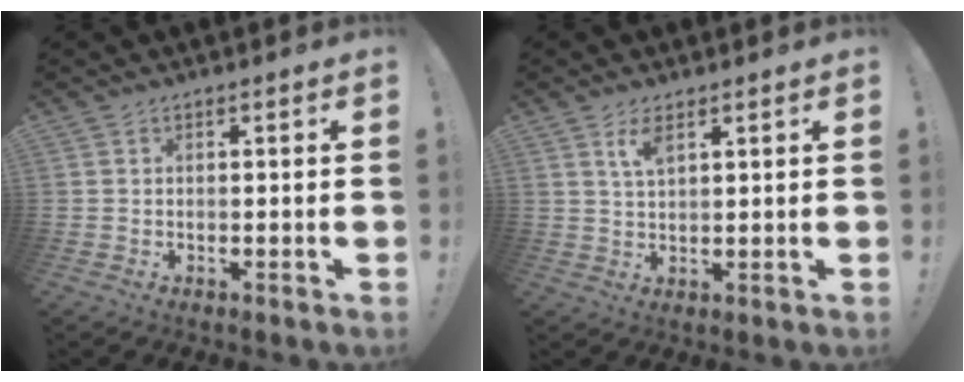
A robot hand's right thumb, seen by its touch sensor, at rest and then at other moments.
{"total": 4.3, "force": [2.3, 1.6, 3.2], "torque": [-0.058, -0.004, 0.040]}